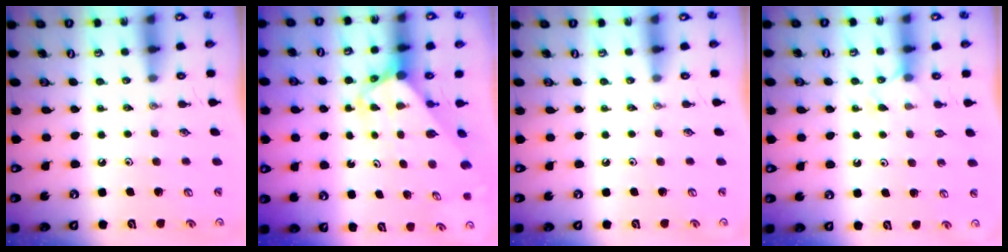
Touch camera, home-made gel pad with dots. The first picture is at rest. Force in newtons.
{"total": 3.0, "press": 3.0, "slide": 0.1}
{"total": 0.0}
{"total": 5.9, "press": 5.8, "slide": 0.7}